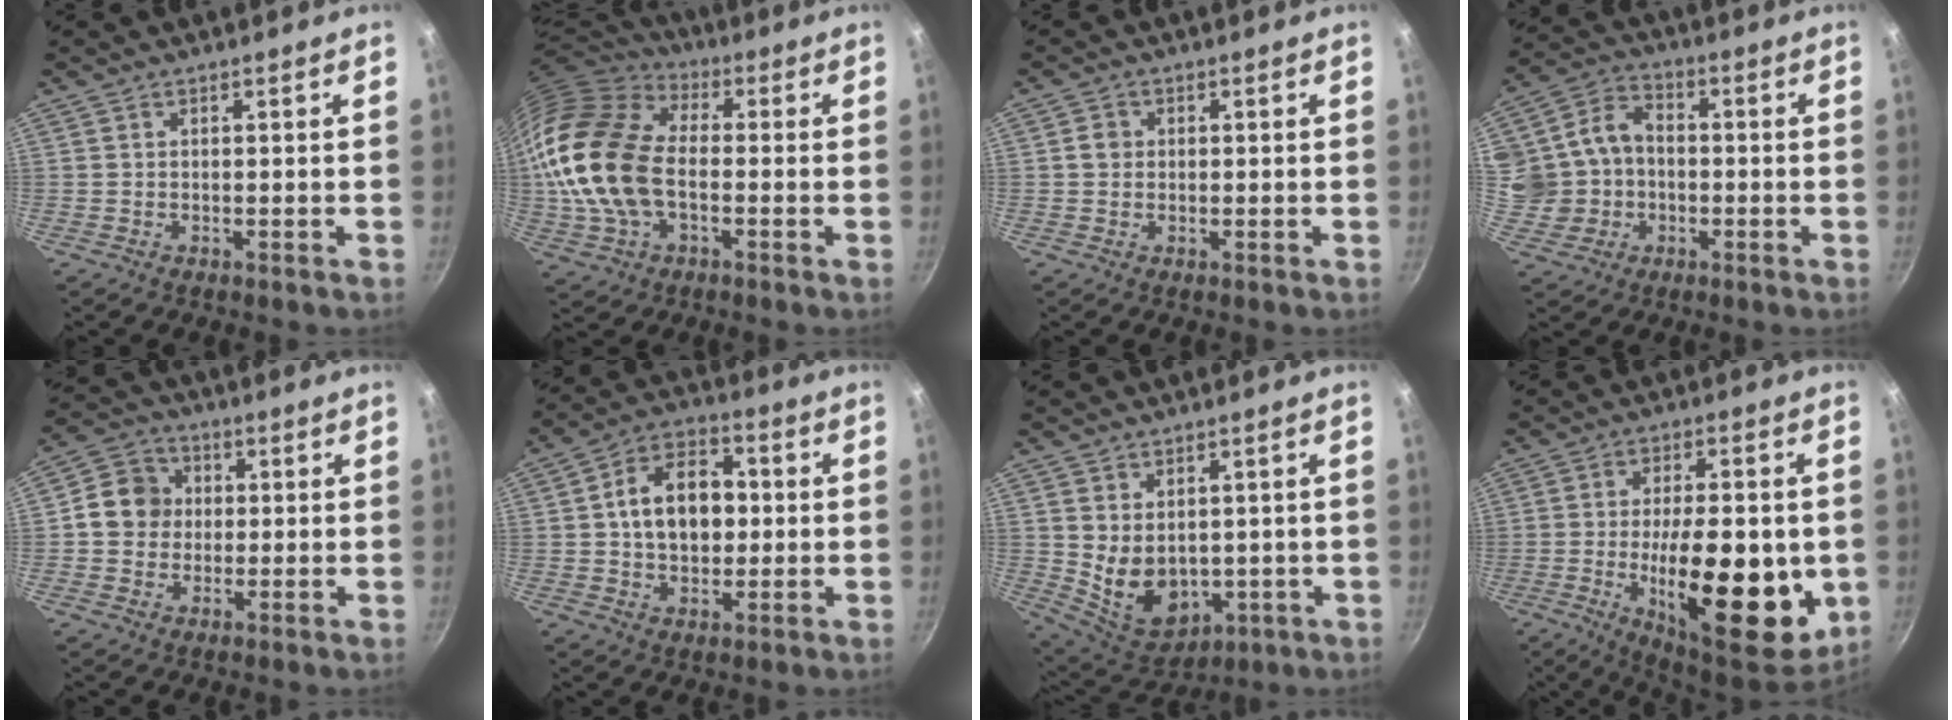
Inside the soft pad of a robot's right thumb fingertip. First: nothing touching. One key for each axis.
{"total": 21.3, "fx": -1.6, "fy": 13.8, "fz": 16.2, "tx": -0.315, "ty": 0.029, "tz": -0.039}
{"total": 2.2, "fx": 0.2, "fy": 2.0, "fz": 0.9, "tx": -0.006, "ty": 0.007, "tz": 0.000}
{"total": 12.5, "fx": -0.5, "fy": 10.9, "fz": 6.0, "tx": -0.102, "ty": 0.025, "tz": -0.011}
{"total": 8.5, "fx": 0.4, "fy": 7.7, "fz": 3.6, "tx": -0.027, "ty": 0.013, "tz": -0.012}
{"total": 13.1, "fx": 0.9, "fy": 9.2, "fz": 9.2, "tx": -0.114, "ty": 0.021, "tz": 0.003}
{"total": 10.3, "fx": 0.5, "fy": 7.6, "fz": 7.0, "tx": -0.093, "ty": -0.023, "tz": 0.040}
{"total": 22.8, "fx": -4.0, "fy": 9.0, "fz": 20.6, "tx": -0.284, "ty": -0.006, "tz": -0.051}